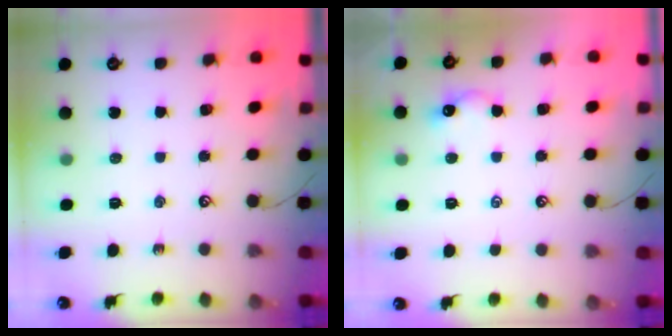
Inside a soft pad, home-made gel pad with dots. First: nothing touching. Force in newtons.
{"total": 1.6, "press": 1.5, "slide": 0.6}